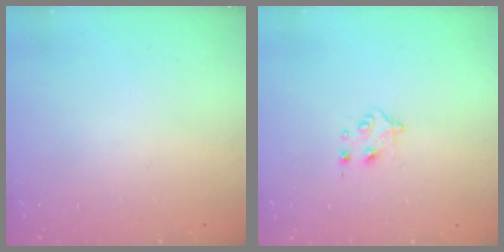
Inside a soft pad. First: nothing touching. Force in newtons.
{"total": 4.1, "press": 4.1, "slide": 0.5}